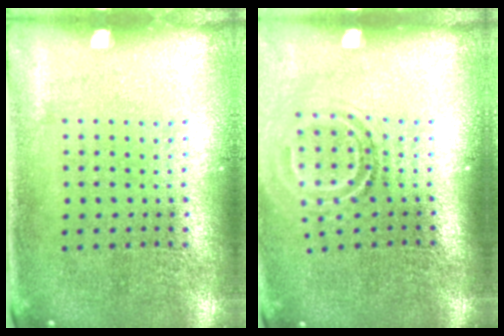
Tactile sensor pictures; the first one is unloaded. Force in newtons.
{"total": 1.8, "press": 1.1, "slide": 1.4}